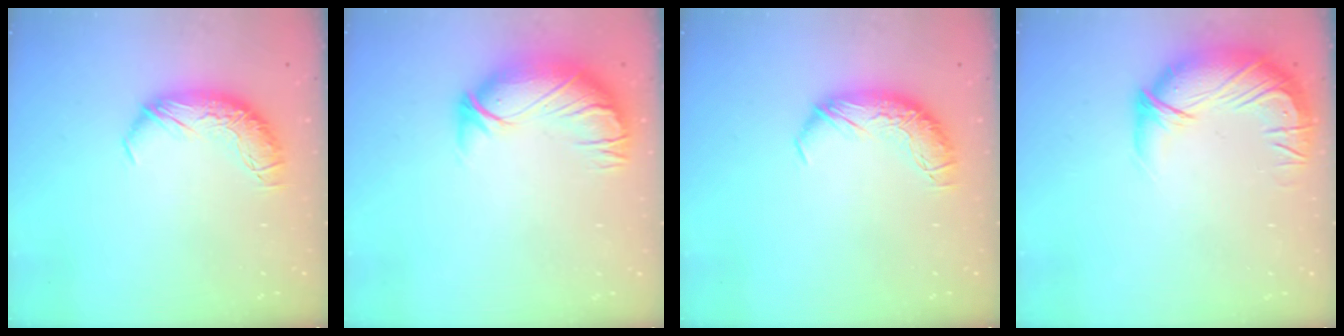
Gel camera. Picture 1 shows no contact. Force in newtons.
{"total": 3.0, "press": 0.3, "slide": 3.0}
{"total": 0.0}
{"total": 3.0, "press": 0.1, "slide": 3.0}